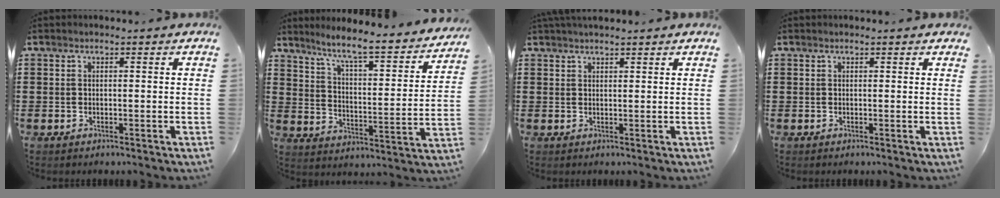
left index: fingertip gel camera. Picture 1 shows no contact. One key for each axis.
{"total": 5.7, "fx": 4.8, "fy": -0.2, "fz": 3.0, "tx": -0.071, "ty": -0.047, "tz": 0.069}
{"total": 1.4, "fx": 1.3, "fy": 0.3, "fz": 0.0, "tx": -0.003, "ty": 0.002, "tz": 0.026}
{"total": 0.0}